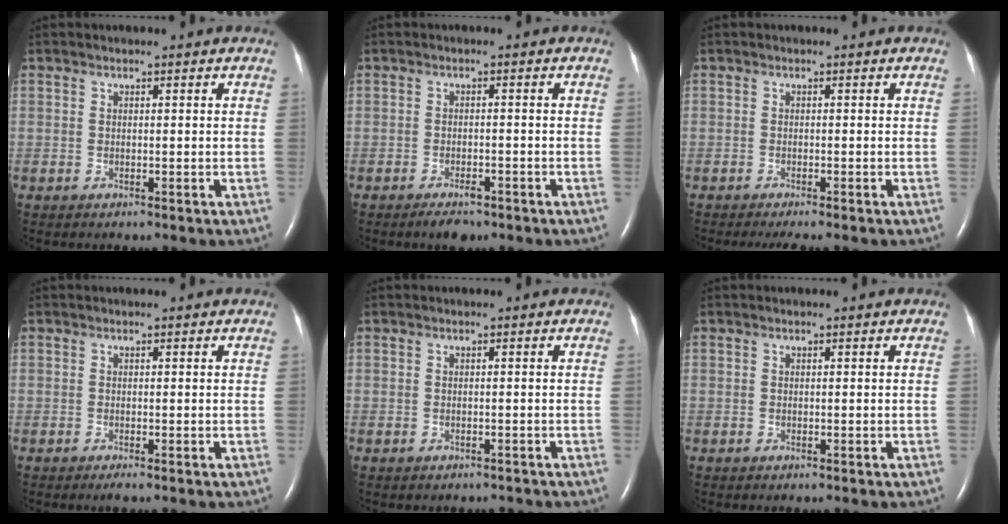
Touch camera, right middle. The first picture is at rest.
{"total": 2.7, "force": [-2.0, 1.1, 1.5], "torque": [-0.029, -0.002, -0.025]}
{"total": 3.7, "force": [-3.1, 0.1, 2.0], "torque": [-0.025, -0.008, -0.043]}
{"total": 0.7, "force": [-0.5, -0.1, 0.5], "torque": [-0.010, -0.002, -0.008]}
{"total": 0.9, "force": [-0.8, 0.5, 0.2], "torque": [-0.009, 0.000, -0.008]}
{"total": 0.0}